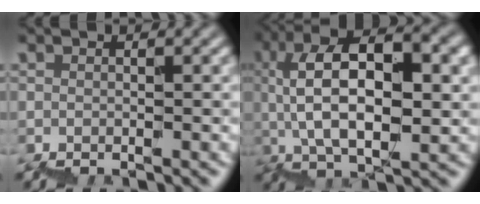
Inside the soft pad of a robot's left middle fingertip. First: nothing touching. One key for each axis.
{"total": 10.6, "fx": 3.7, "fy": 3.9, "fz": 9.1, "tx": -0.156, "ty": 0.025, "tz": 0.064}